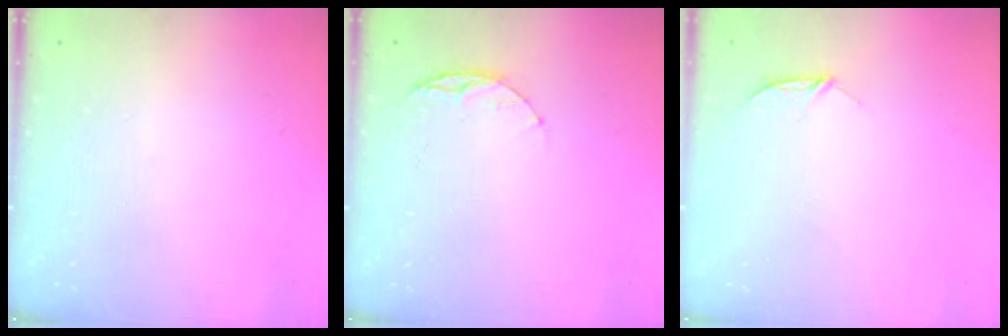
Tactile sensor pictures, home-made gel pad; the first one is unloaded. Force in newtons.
{"total": 5.2, "press": 5.1, "slide": 0.6}
{"total": 5.1, "press": 5.1, "slide": 0.6}